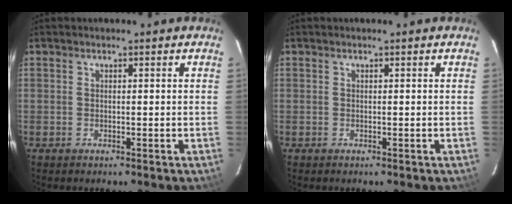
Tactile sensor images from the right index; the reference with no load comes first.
{"total": 0.0}